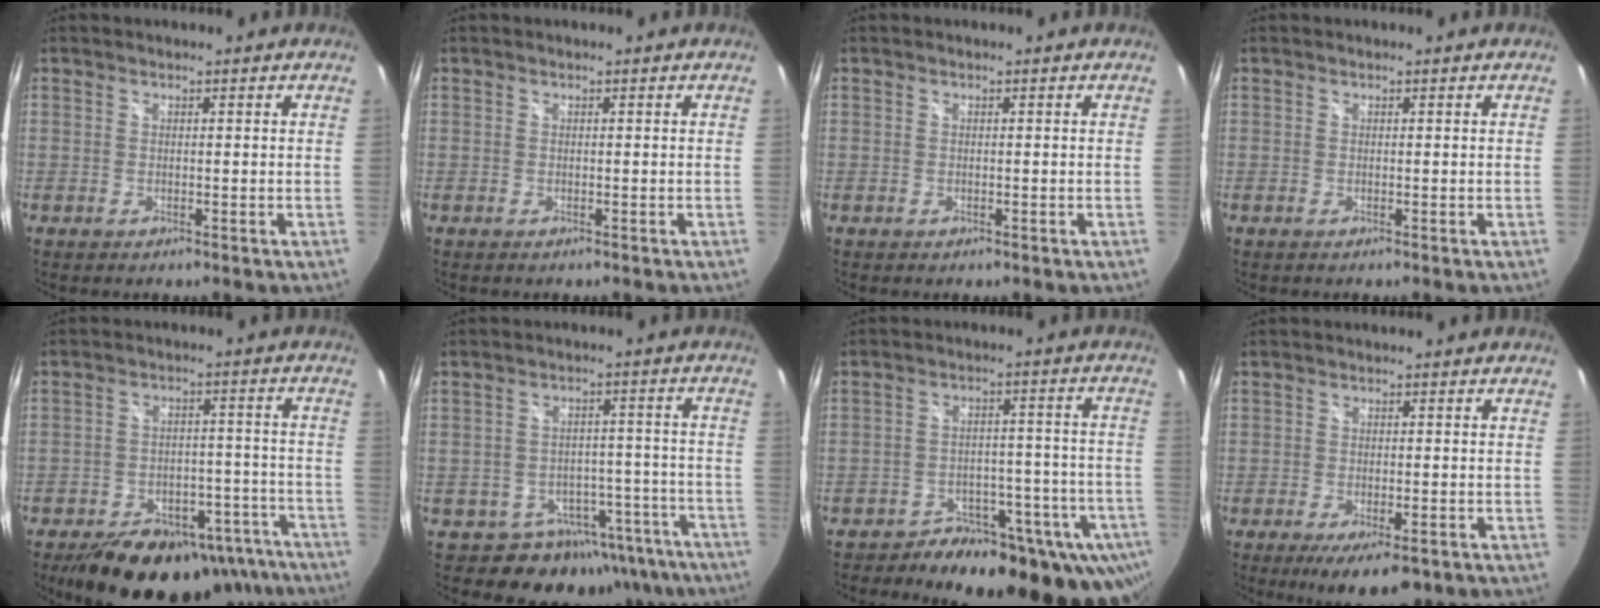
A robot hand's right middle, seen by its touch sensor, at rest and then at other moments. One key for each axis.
{"total": 0.0}
{"total": 0.0}
{"total": 0.0}
{"total": 24.4, "fx": -18.4, "fy": 11.7, "fz": 10.9, "tx": -0.187, "ty": 0.028, "tz": -0.215}
{"total": 15.5, "fx": -11.5, "fy": 9.3, "fz": 4.9, "tx": -0.077, "ty": 0.031, "tz": -0.122}
{"total": 23.1, "fx": -18.7, "fy": 9.9, "fz": 9.3, "tx": -0.101, "ty": 0.028, "tz": -0.232}
{"total": 7.9, "fx": -5.1, "fy": 2.8, "fz": 5.4, "tx": -0.103, "ty": -0.023, "tz": -0.075}